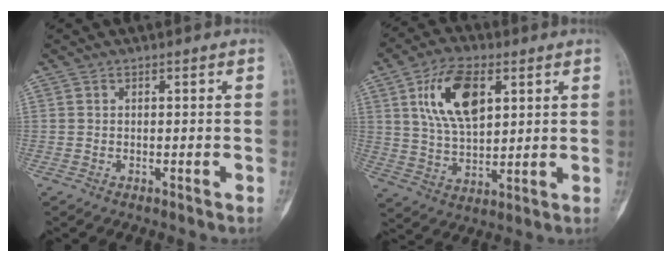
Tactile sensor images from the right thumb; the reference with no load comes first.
{"total": 13.6, "force": [4.9, 7.2, 10.4], "torque": [-0.177, -0.013, 0.096]}